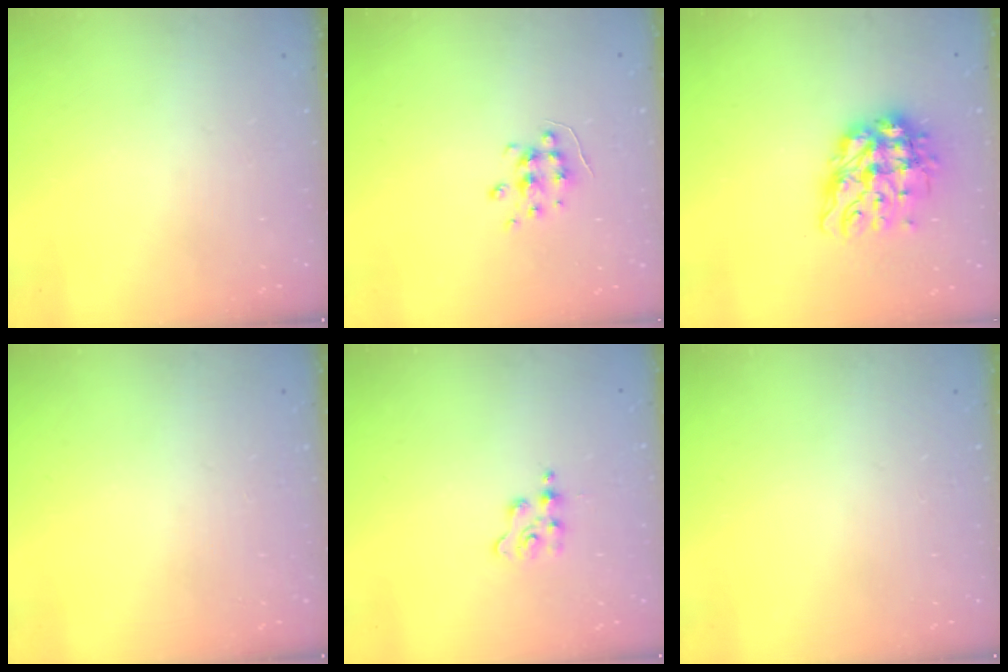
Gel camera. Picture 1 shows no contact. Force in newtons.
{"total": 6.1, "press": 6.1, "slide": 0.6}
{"total": 12.8, "press": 12.8, "slide": 1.4}
{"total": 0.0}
{"total": 2.2, "press": 2.2, "slide": 0.4}
{"total": 0.0}